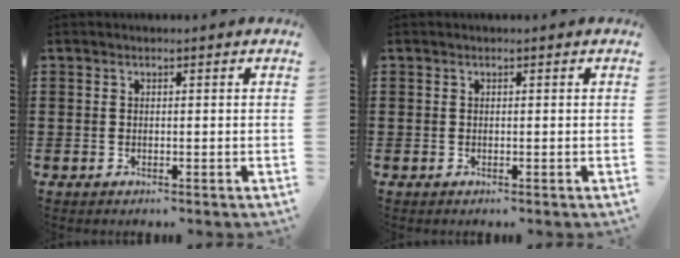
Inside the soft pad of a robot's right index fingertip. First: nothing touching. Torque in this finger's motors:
{"motor_torque": [-0.89, 1.25, 0.00, -0.01]}